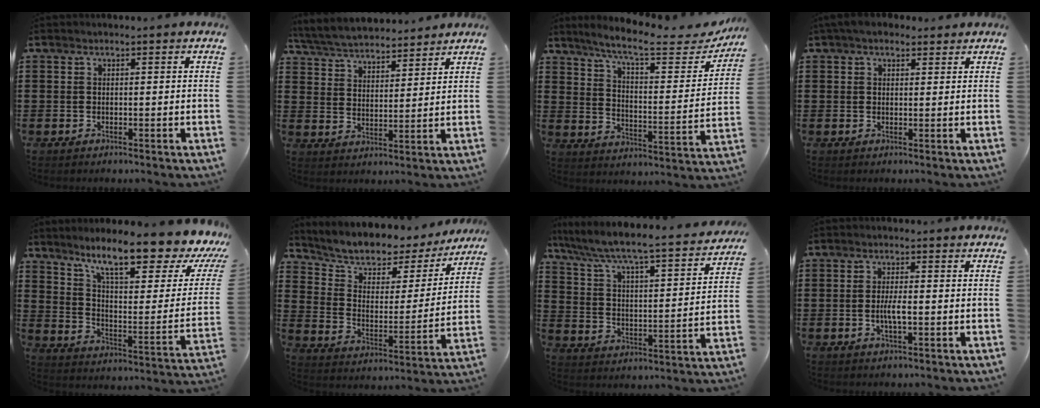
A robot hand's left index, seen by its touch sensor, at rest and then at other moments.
{"total": 5.3, "force": [5.2, 0.6, 0.7], "torque": [-0.039, -0.027, 0.091]}
{"total": 8.9, "force": [7.3, 0.7, 5.0], "torque": [-0.110, -0.044, 0.118]}
{"total": 3.6, "force": [2.8, 1.6, 1.5], "torque": [-0.038, 0.001, 0.053]}
{"total": 12.7, "force": [9.6, 1.5, 8.2], "torque": [-0.152, -0.068, 0.153]}
{"total": 5.2, "force": [4.2, 2.6, 1.3], "torque": [-0.049, -0.040, 0.067]}
{"total": 5.0, "force": [4.5, -0.1, 2.3], "torque": [-0.068, -0.046, 0.061]}
{"total": 2.9, "force": [-0.7, 0.6, 2.8], "torque": [-0.056, -0.004, -0.014]}